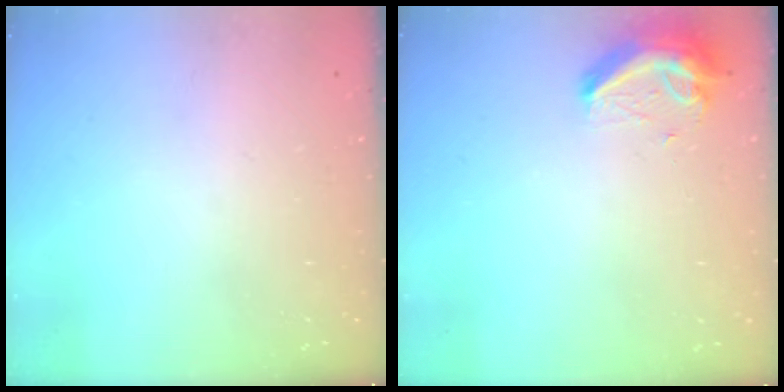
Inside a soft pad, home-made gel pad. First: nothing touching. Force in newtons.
{"total": 9.4, "press": 9.4, "slide": 0.4}